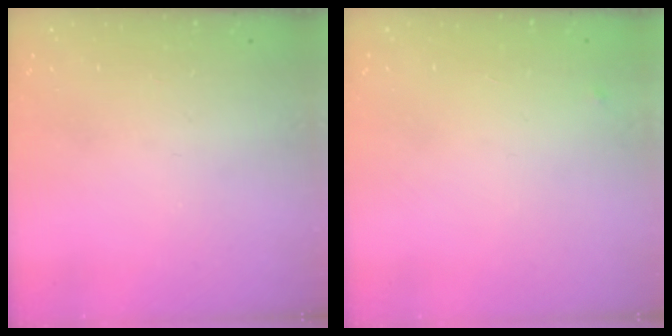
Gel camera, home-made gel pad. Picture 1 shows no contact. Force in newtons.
{"total": 2.5, "press": 2.4, "slide": 0.4}